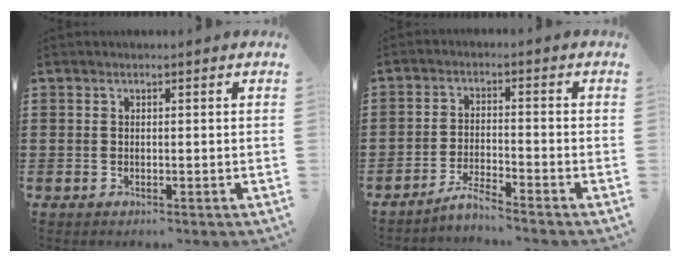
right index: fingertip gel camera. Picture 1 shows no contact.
{"total": 3.4, "force": [-3.2, -0.3, 1.1], "torque": [-0.027, 0.000, -0.066]}